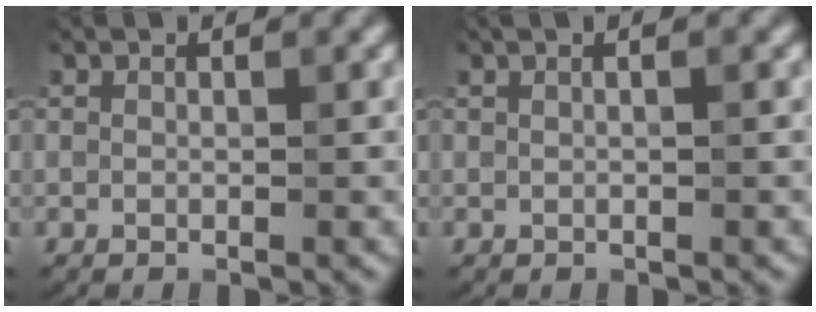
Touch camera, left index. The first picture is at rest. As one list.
[{"total": 1.9, "force": [0.7, 0.9, 1.5], "torque": [-0.004, 0.004, -0.006]}]